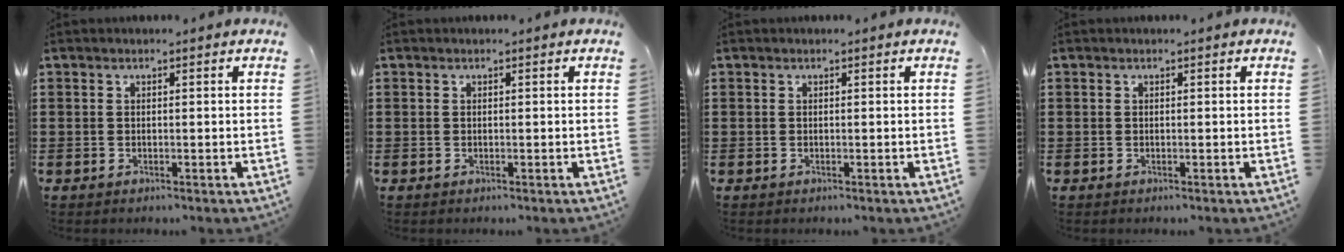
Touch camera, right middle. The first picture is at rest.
{"total": 0.0}
{"total": 0.0}
{"total": 0.0}